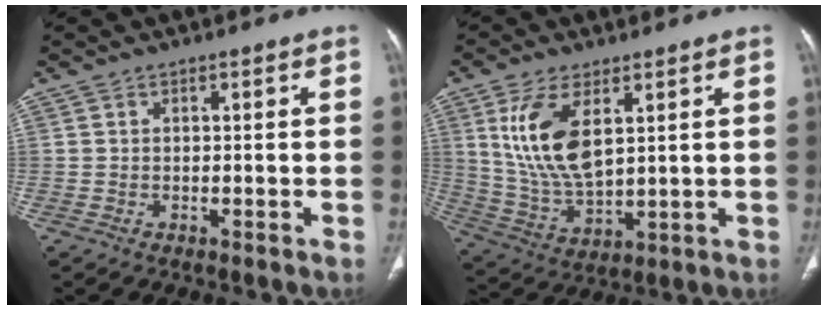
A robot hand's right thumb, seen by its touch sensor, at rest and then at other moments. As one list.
[{"total": 13.4, "force": [4.5, 6.5, 10.7], "torque": [-0.212, -0.022, 0.101]}]